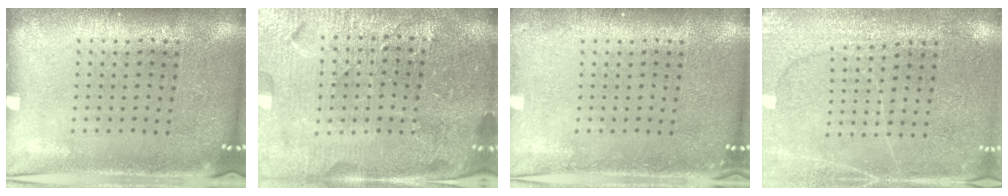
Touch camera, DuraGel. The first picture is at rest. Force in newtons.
{"total": 5.1, "press": 4.7, "slide": 1.9}
{"total": 0.8, "press": 0.8, "slide": 0.1}
{"total": 2.7, "press": 2.7, "slide": 0.4}